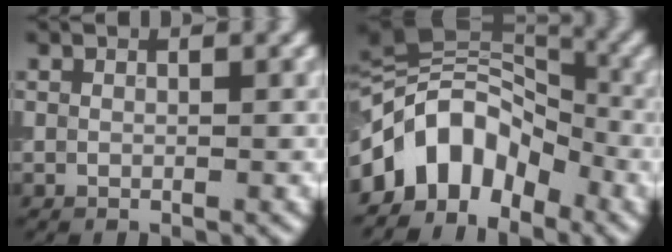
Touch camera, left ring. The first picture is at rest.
{"total": 8.8, "force": [-4.0, 5.8, 5.3], "torque": [-0.070, 0.019, -0.093]}